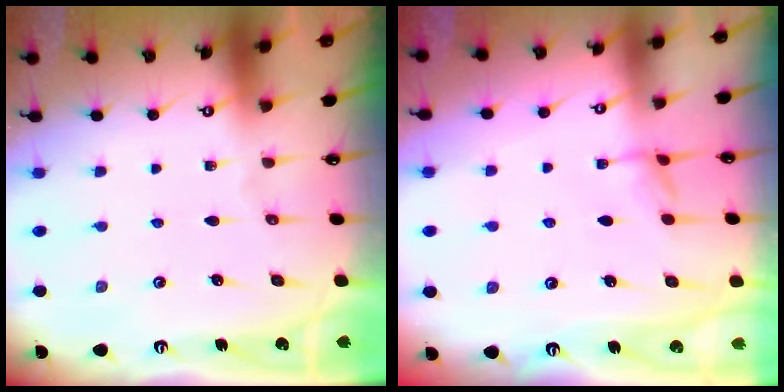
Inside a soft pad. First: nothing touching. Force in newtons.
{"total": 2.6, "press": 2.6, "slide": 0.5}